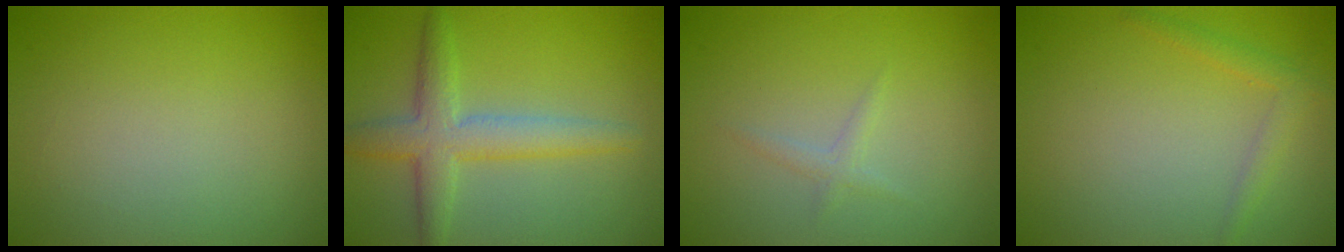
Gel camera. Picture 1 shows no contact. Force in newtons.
{"total": 4.4, "press": 4.4, "slide": 0.0}
{"total": 1.0, "press": 1.0, "slide": 0.1}
{"total": 1.6, "press": 1.6, "slide": 0.1}